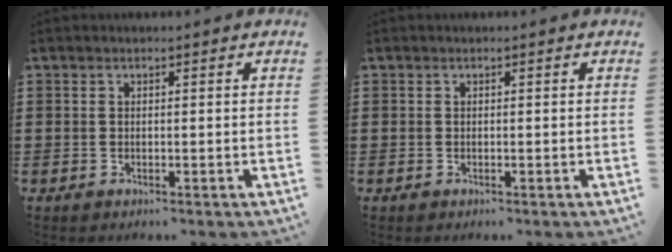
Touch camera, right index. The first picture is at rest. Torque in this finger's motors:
{"motor_torque": [0.05, 1.01, 0.00, 0.01]}